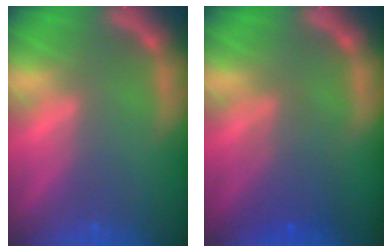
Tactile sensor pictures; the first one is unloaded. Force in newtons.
{"total": 3.4}